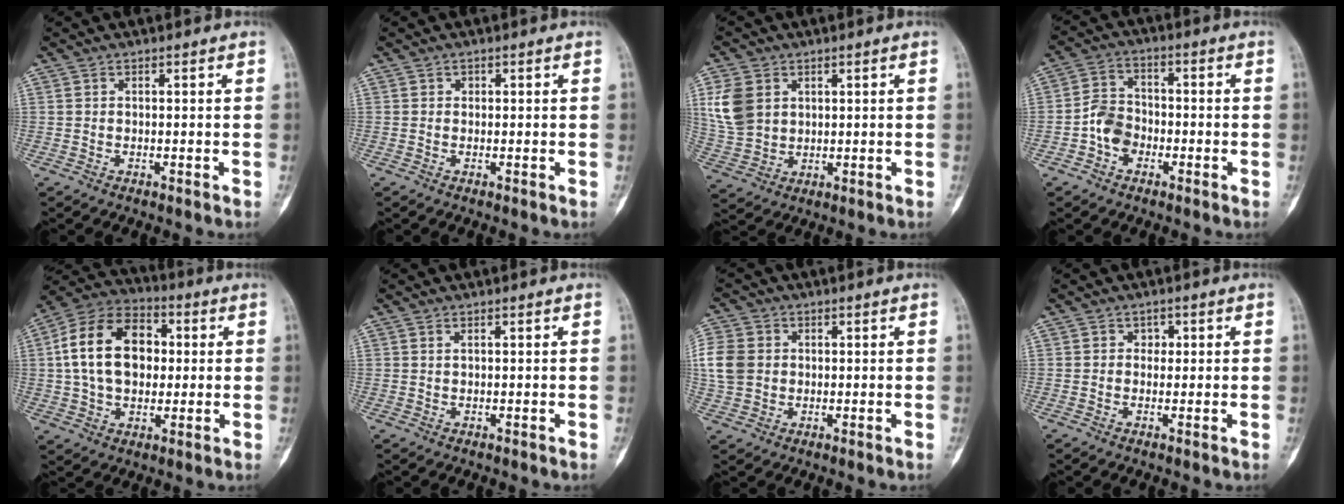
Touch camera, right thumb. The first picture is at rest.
{"total": 0.6, "force": [0.2, 0.6, 0.1], "torque": [0.004, 0.002, 0.002]}
{"total": 9.2, "force": [2.9, 7.0, 5.2], "torque": [-0.097, -0.007, 0.067]}
{"total": 6.4, "force": [-2.2, 5.0, 3.3], "torque": [-0.041, 0.028, -0.049]}
{"total": 17.6, "force": [2.3, 12.0, 12.6], "torque": [-0.202, 0.022, 0.035]}
{"total": 0.7, "force": [0.4, 0.4, 0.4], "torque": [-0.007, 0.002, 0.010]}
{"total": 10.8, "force": [1.3, 9.1, 5.7], "torque": [-0.137, 0.010, 0.025]}
{"total": 1.7, "force": [0.4, 1.5, 0.7], "torque": [0.007, 0.002, 0.000]}